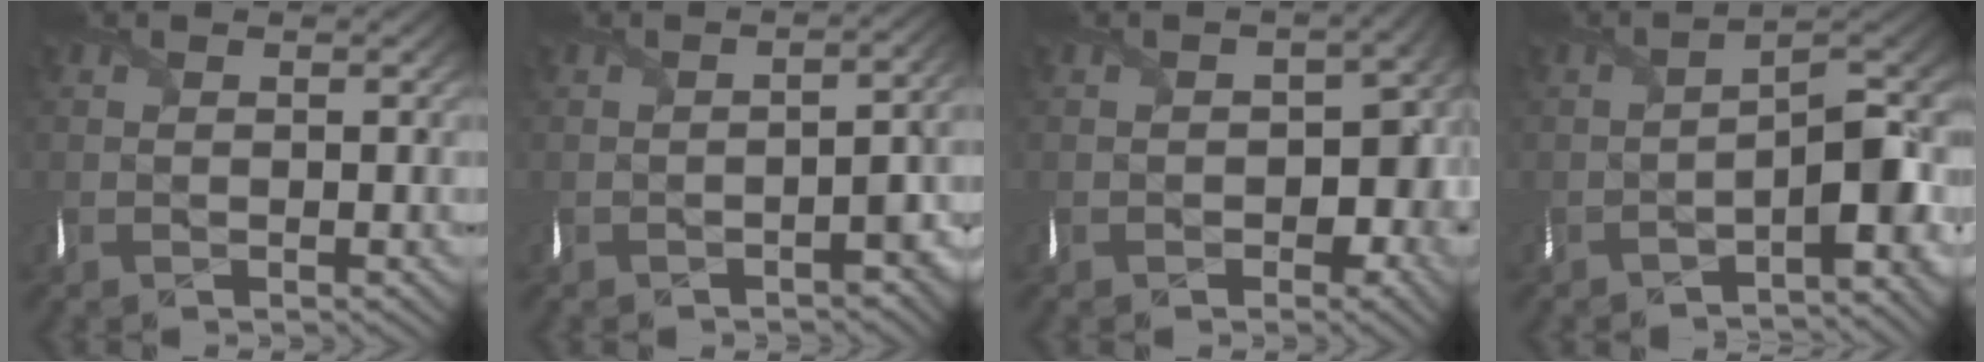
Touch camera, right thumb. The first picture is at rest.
{"total": 4.8, "force": [-2.7, 1.9, 3.5], "torque": [-0.039, -0.006, -0.039]}
{"total": 6.1, "force": [-1.4, 4.5, 3.9], "torque": [-0.047, -0.020, -0.017]}
{"total": 8.6, "force": [-4.0, 2.5, 7.3], "torque": [-0.101, -0.005, -0.065]}